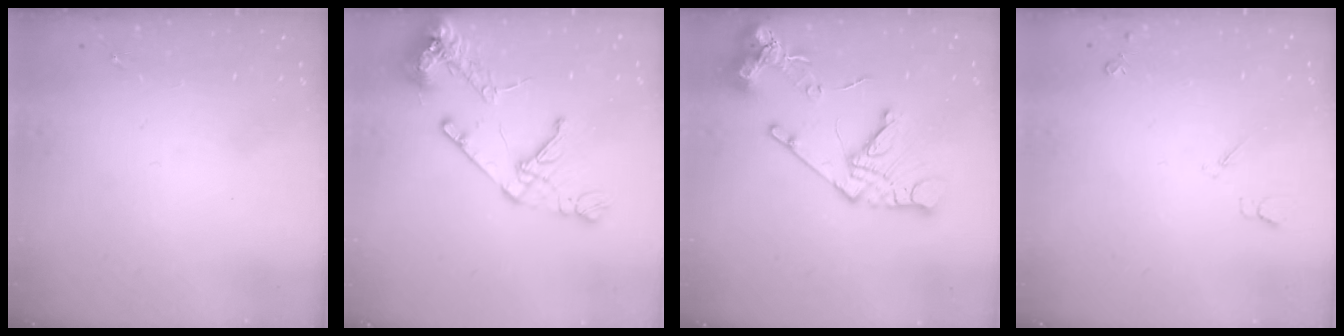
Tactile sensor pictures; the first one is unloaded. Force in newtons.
{"total": 14.1, "press": 14.0, "slide": 1.9}
{"total": 16.4, "press": 16.3, "slide": 1.9}
{"total": 4.1, "press": 4.0, "slide": 0.7}